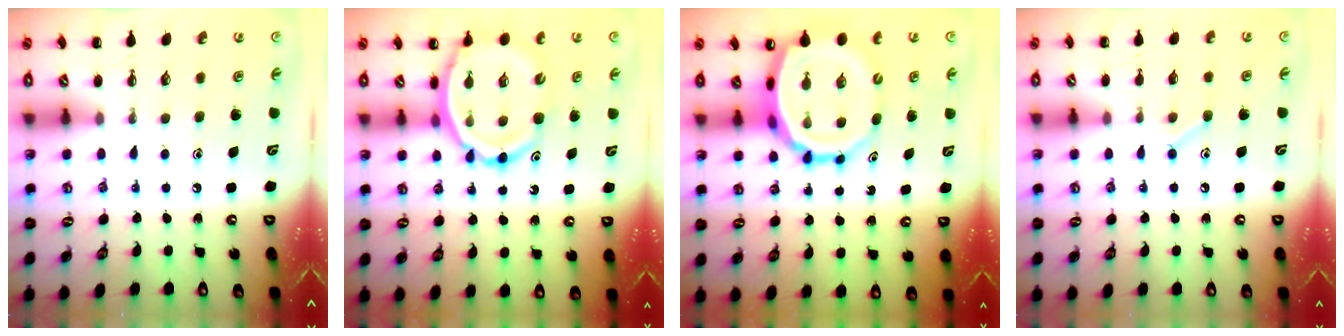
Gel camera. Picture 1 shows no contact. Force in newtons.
{"total": 13.2, "press": 12.7, "slide": 3.6}
{"total": 12.7, "press": 12.2, "slide": 3.3}
{"total": 7.8, "press": 7.6, "slide": 1.7}